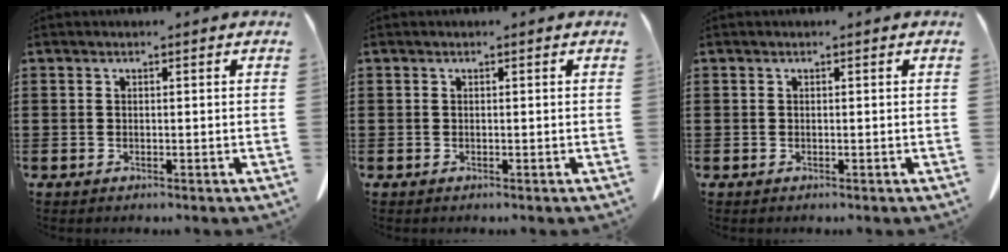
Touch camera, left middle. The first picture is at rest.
{"total": 0.0}
{"total": 0.0}